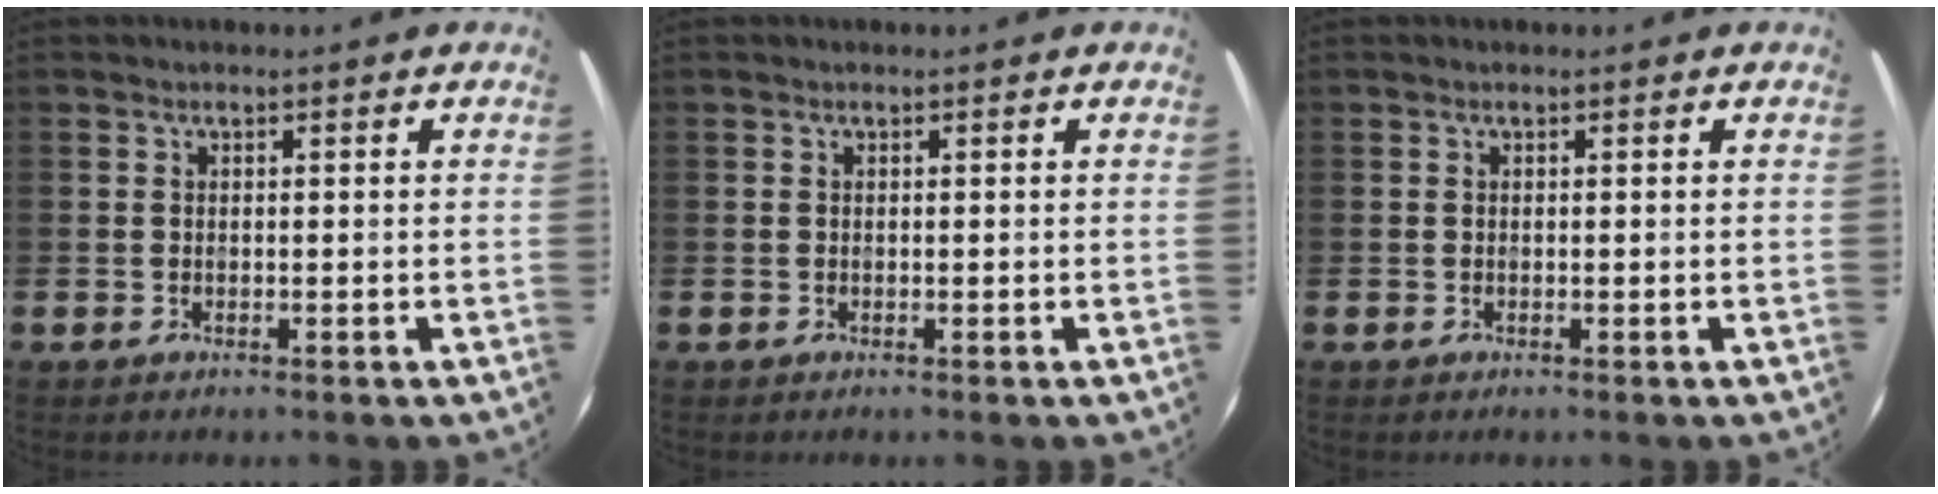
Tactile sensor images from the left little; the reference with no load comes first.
{"total": 0.0}
{"total": 0.0}